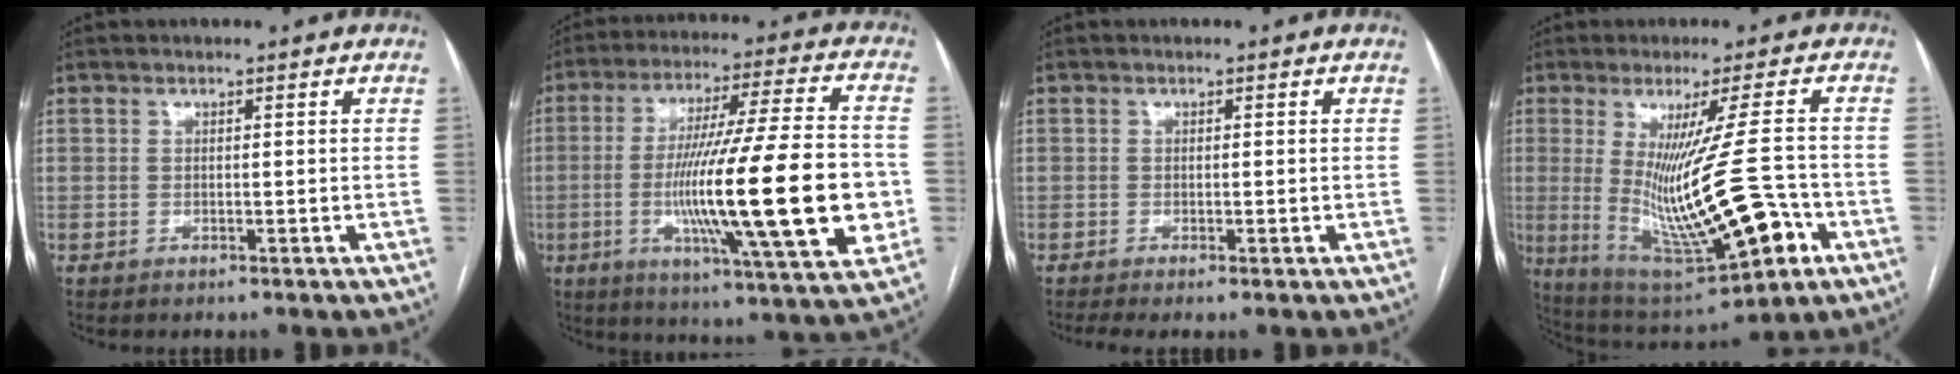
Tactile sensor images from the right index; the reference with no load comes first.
{"total": 24.7, "force": [-4.1, 1.4, 24.3], "torque": [-0.385, -0.015, -0.071]}
{"total": 1.8, "force": [-1.1, 0.1, 1.4], "torque": [-0.029, -0.006, -0.023]}
{"total": 19.0, "force": [-3.8, 2.2, 18.4], "torque": [-0.336, -0.035, -0.041]}